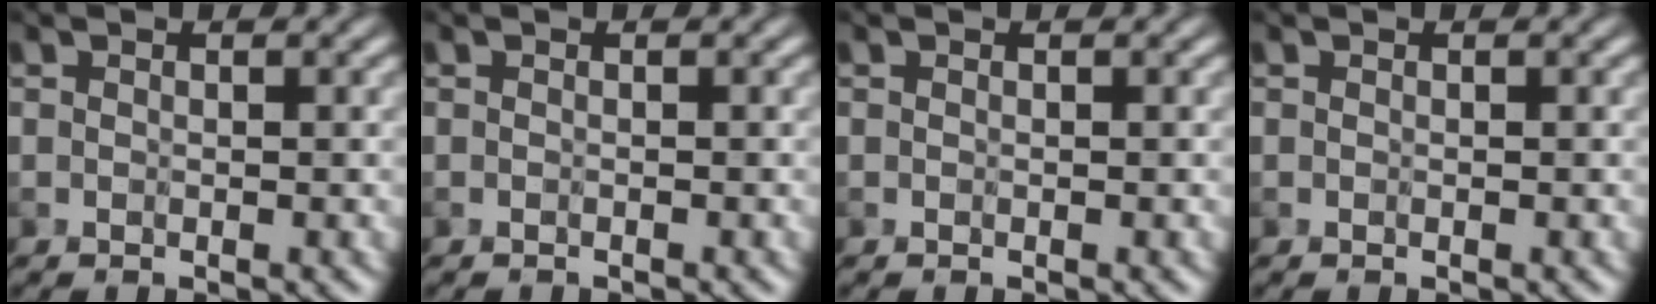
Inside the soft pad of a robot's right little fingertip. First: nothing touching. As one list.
[{"total": 0.6, "force": [-0.6, -0.2, -0.1], "torque": [0.003, -0.002, -0.010]}, {"total": 0.0}, {"total": 0.0}]